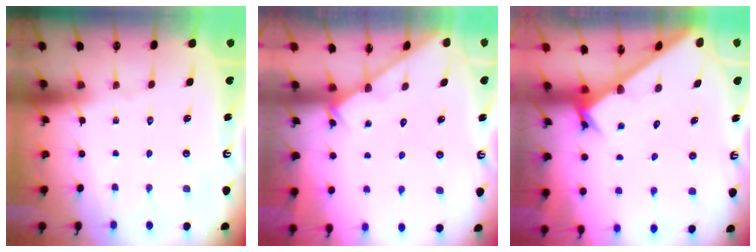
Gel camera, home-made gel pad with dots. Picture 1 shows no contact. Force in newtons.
{"total": 2.0, "press": 2.0, "slide": 0.2}
{"total": 2.6, "press": 2.6, "slide": 0.2}